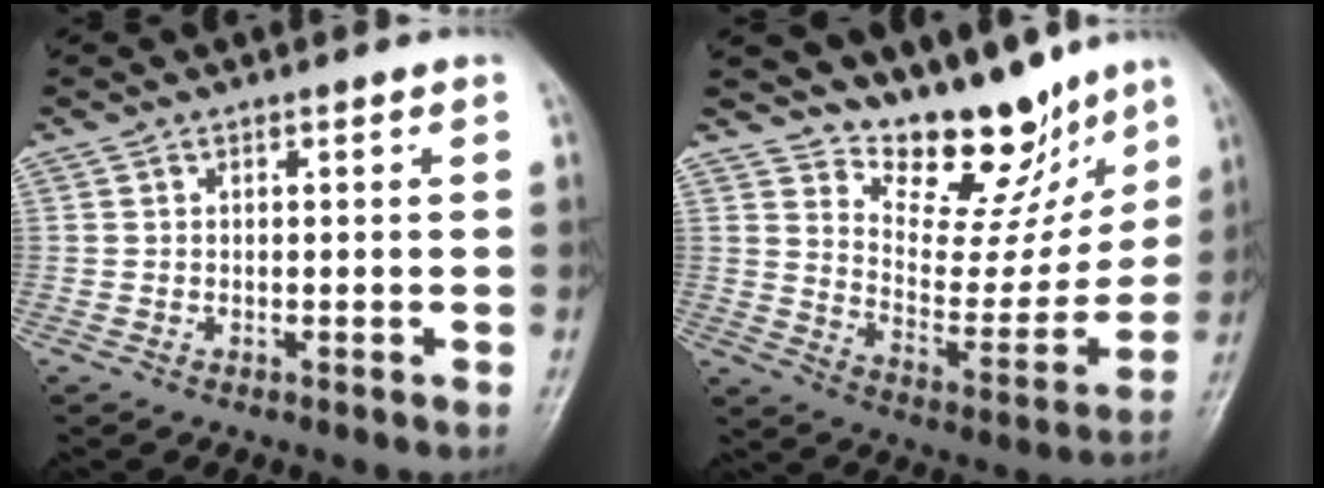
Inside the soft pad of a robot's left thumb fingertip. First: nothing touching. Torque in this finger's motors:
{"motor_torque": [1.29, 1.01, 0.24, -0.10, 0.01]}